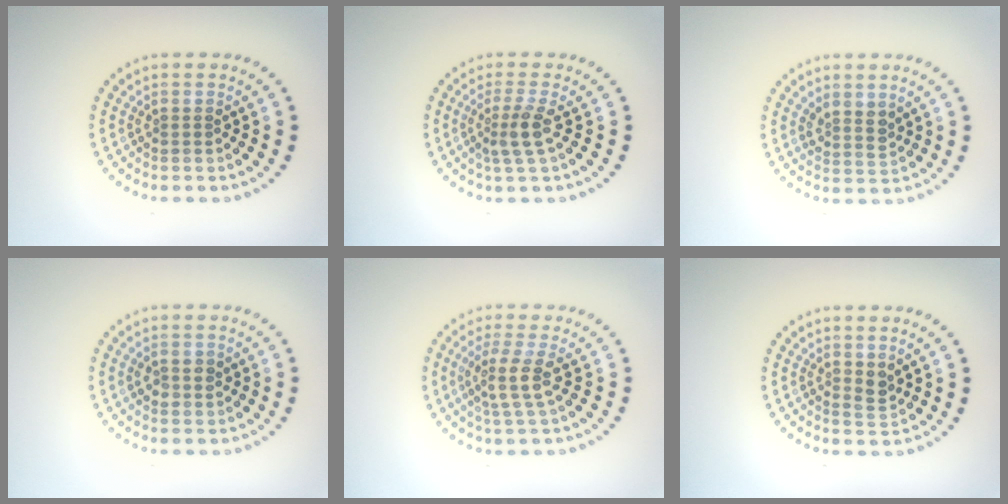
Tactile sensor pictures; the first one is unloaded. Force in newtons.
{"total": 2.4, "press": 1.8, "slide": 1.6}
{"total": 2.0, "press": 1.6, "slide": 1.1}
{"total": 1.5, "press": 1.5, "slide": 0.2}
{"total": 2.9, "press": 2.4, "slide": 1.7}
{"total": 1.2, "press": 1.0, "slide": 0.6}